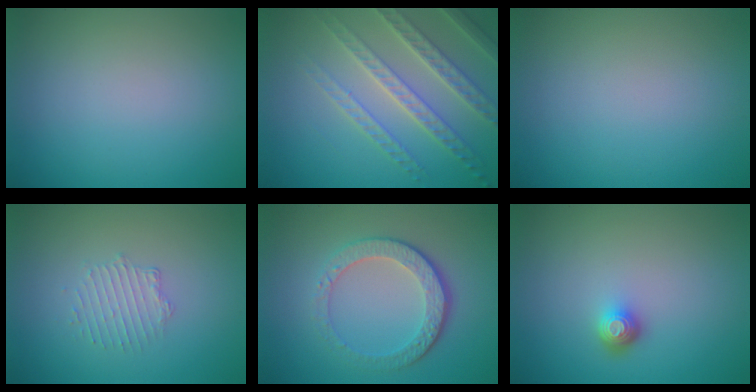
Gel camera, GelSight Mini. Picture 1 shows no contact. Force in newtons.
{"total": 4.4, "press": 4.2, "slide": 1.5}
{"total": 0.0}
{"total": 1.6, "press": 0.9, "slide": 1.3}
{"total": 4.6, "press": 3.4, "slide": 3.2}
{"total": 1.7, "press": 1.3, "slide": 1.1}